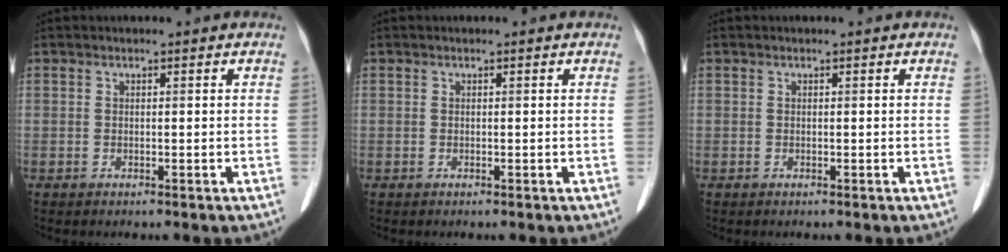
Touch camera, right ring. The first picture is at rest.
{"total": 0.0}
{"total": 0.0}